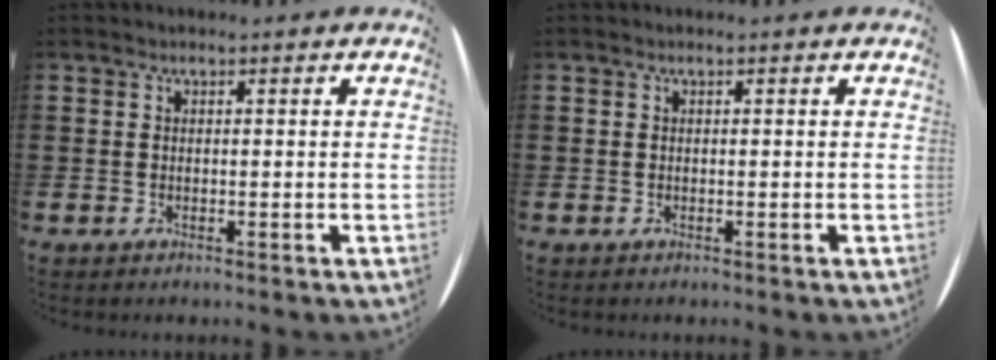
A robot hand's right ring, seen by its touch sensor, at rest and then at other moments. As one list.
[{"total": 0.0}]